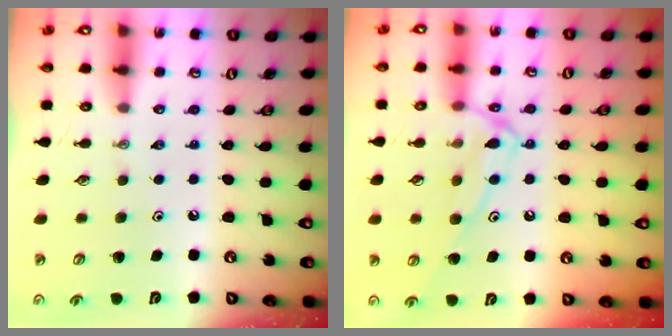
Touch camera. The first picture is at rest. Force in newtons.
{"total": 12.7, "press": 12.6, "slide": 1.0}